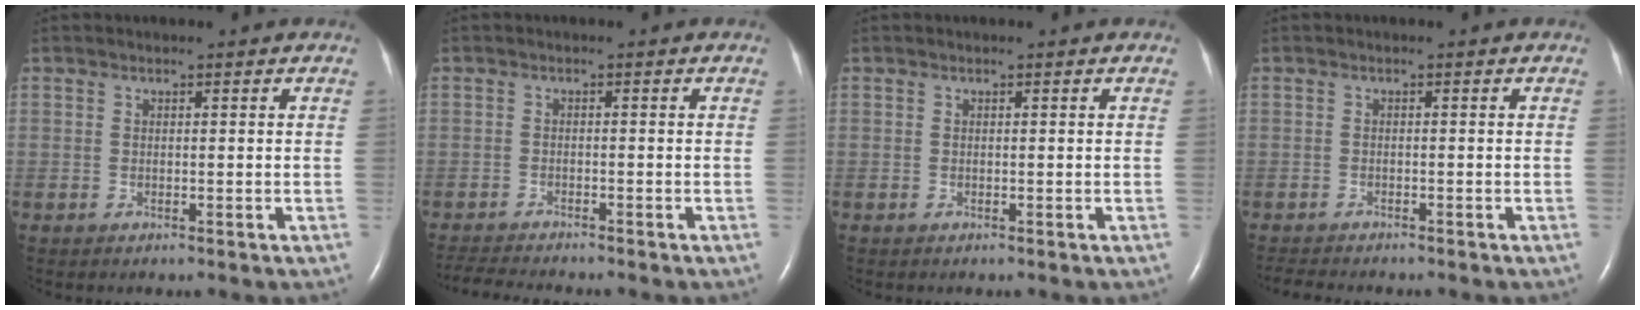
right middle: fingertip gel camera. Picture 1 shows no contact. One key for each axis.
{"total": 5.5, "fx": -5.3, "fy": -0.1, "fz": 1.7, "tx": -0.031, "ty": -0.018, "tz": -0.086}
{"total": 0.0}
{"total": 3.9, "fx": -3.6, "fy": 0.6, "fz": 1.4, "tx": -0.022, "ty": -0.011, "tz": -0.055}